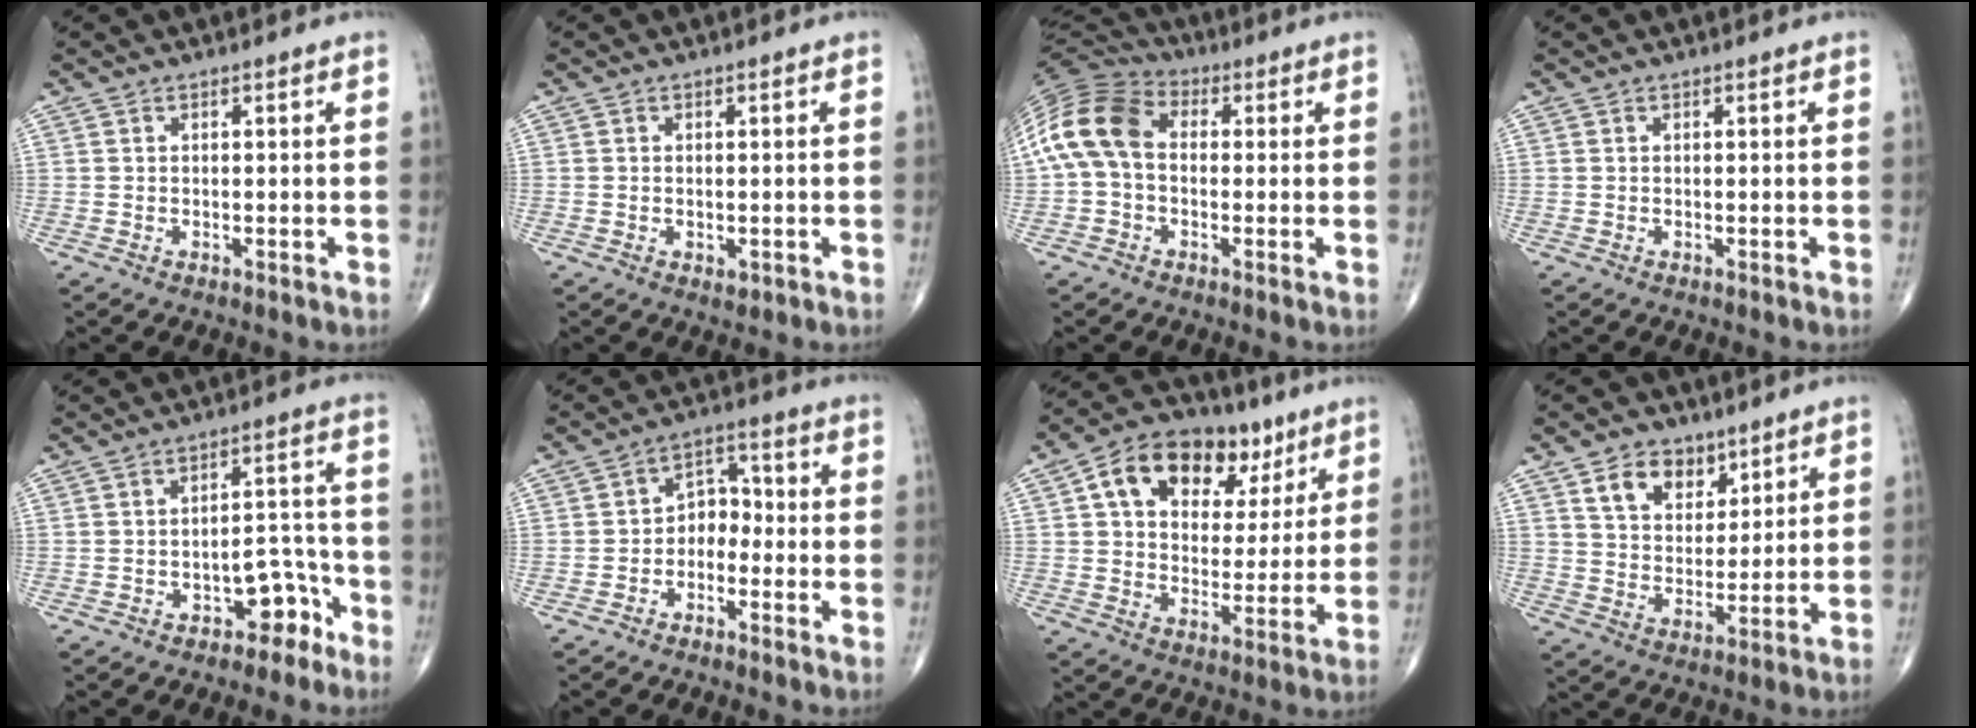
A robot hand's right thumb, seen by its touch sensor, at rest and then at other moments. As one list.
[{"total": 1.4, "force": [-0.4, 0.9, 1.1], "torque": [-0.015, -0.004, -0.002]}, {"total": 13.1, "force": [0.4, 9.2, 9.3], "torque": [-0.187, 0.034, -0.006]}, {"total": 0.0}, {"total": 7.0, "force": [-4.3, 3.9, 3.9], "torque": [-0.031, 0.057, -0.059]}, {"total": 5.6, "force": [-2.1, 4.1, 3.2], "torque": [-0.025, 0.037, -0.051]}, {"total": 18.0, "force": [7.8, 12.1, 10.9], "torque": [-0.132, 0.003, 0.124]}, {"total": 9.2, "force": [5.4, 6.1, 4.3], "torque": [-0.046, -0.033, 0.099]}]